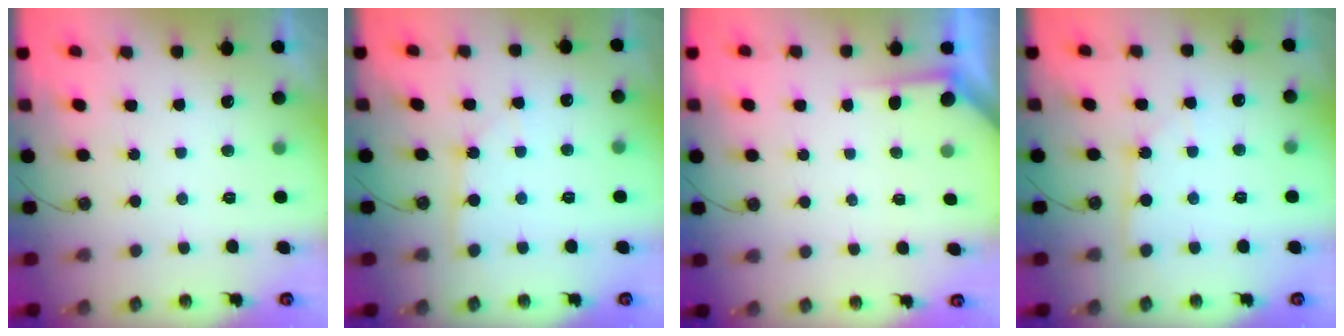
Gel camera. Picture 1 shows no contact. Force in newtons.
{"total": 2.7, "press": 2.7, "slide": 0.4}
{"total": 1.8, "press": 1.8, "slide": 0.3}
{"total": 2.7, "press": 2.7, "slide": 0.4}